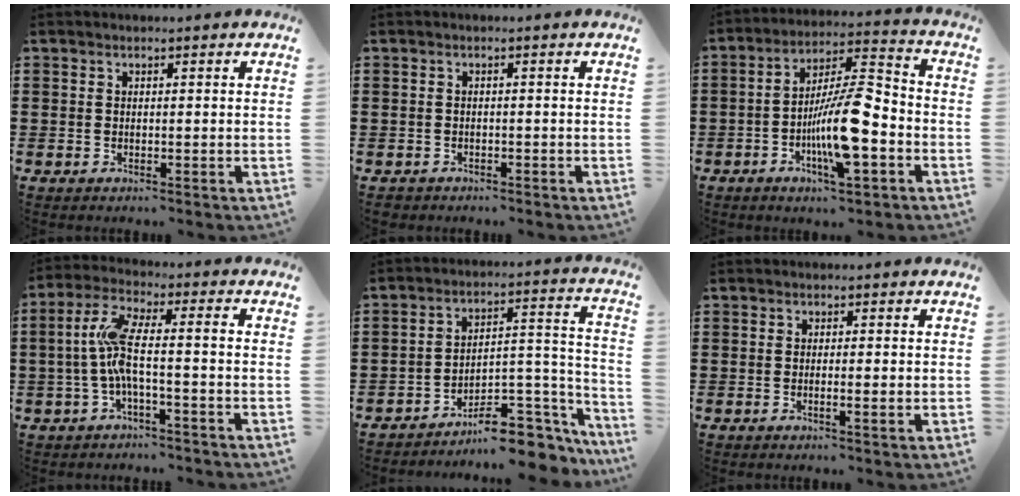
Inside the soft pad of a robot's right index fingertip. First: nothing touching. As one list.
[{"total": 1.0, "force": [-0.9, 0.3, 0.0], "torque": [-0.005, 0.001, -0.020]}, {"total": 12.5, "force": [-3.9, 3.2, 11.4], "torque": [-0.225, -0.001, -0.075]}, {"total": 7.9, "force": [-1.0, 1.6, 7.7], "torque": [-0.166, -0.006, -0.026]}, {"total": 9.6, "force": [-7.9, 3.4, 4.4], "torque": [-0.040, 0.027, -0.144]}, {"total": 1.4, "force": [-0.2, 0.0, 1.4], "torque": [-0.024, -0.005, -0.004]}]